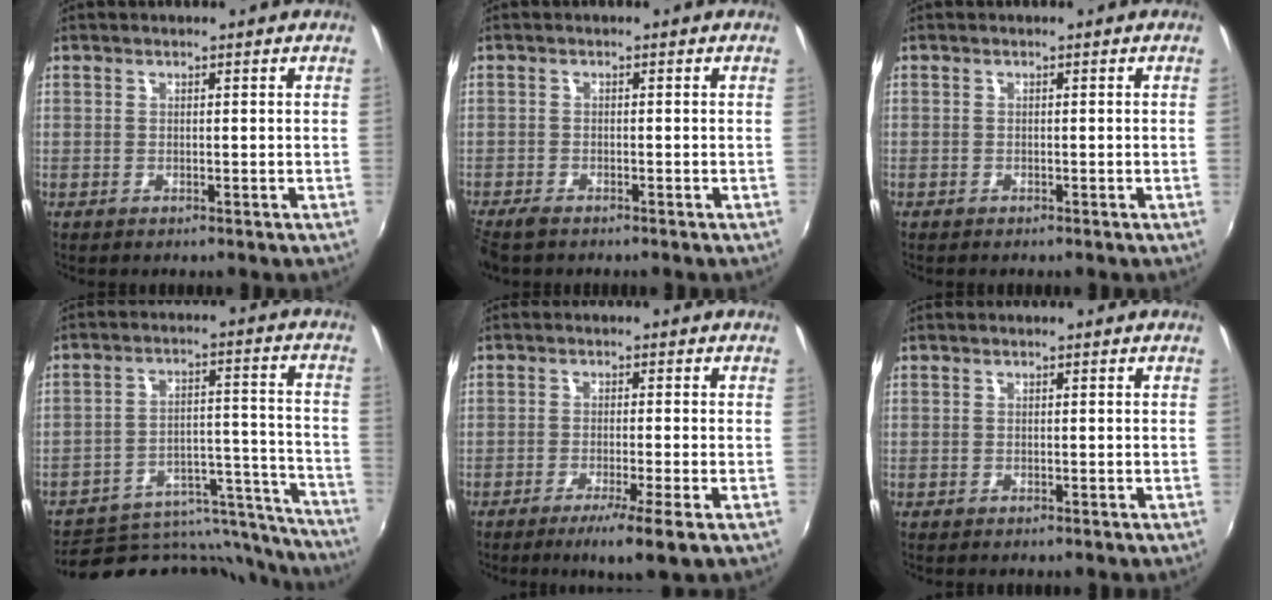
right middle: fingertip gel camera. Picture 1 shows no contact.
{"total": 3.6, "force": [-2.9, 1.1, 1.7], "torque": [-0.044, -0.016, -0.058]}
{"total": 0.0}
{"total": 22.4, "force": [-19.8, 7.9, 7.0], "torque": [-0.105, 0.031, -0.248]}
{"total": 5.8, "force": [-3.3, -0.5, 4.7], "torque": [-0.089, -0.014, -0.058]}
{"total": 0.0}